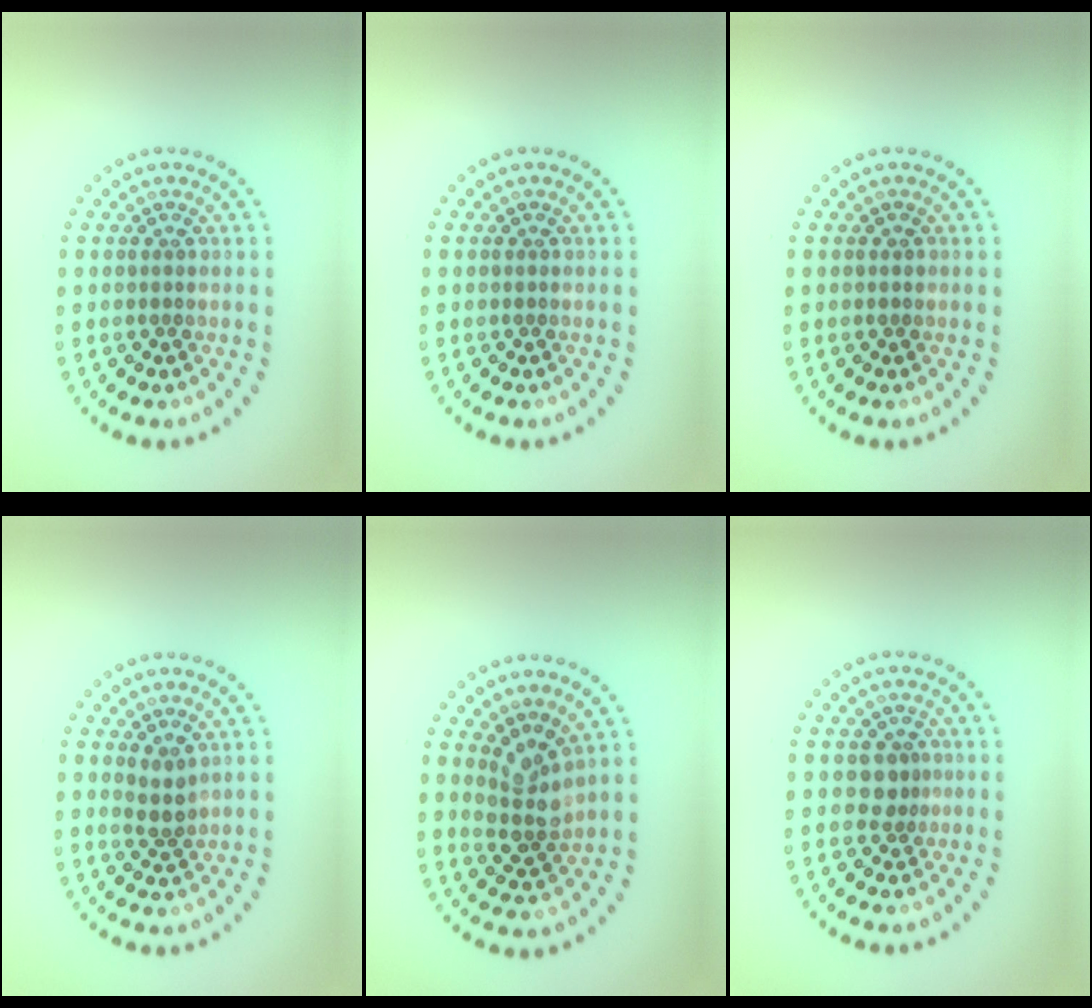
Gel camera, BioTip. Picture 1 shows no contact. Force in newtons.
{"total": 0.0}
{"total": 0.5, "press": 0.5, "slide": 0.2}
{"total": 1.5, "press": 1.2, "slide": 0.8}
{"total": 2.9, "press": 2.2, "slide": 1.8}
{"total": 1.9, "press": 1.5, "slide": 1.1}